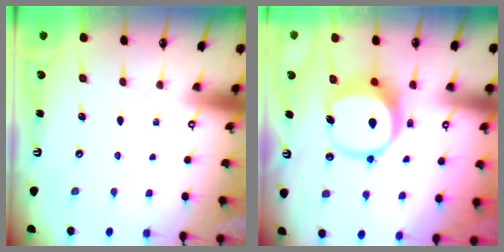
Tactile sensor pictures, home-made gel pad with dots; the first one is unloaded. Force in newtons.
{"total": 8.9, "press": 8.7, "slide": 1.6}